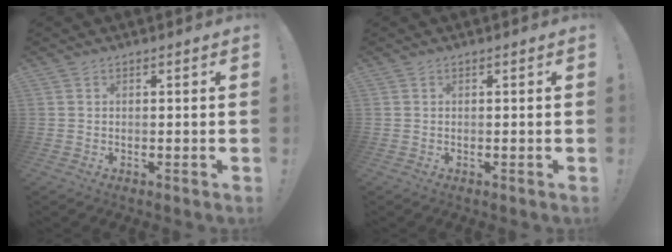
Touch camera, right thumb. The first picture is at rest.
{"total": 0.0}